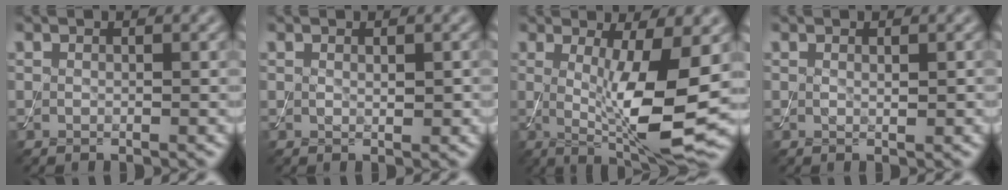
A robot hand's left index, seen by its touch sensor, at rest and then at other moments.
{"total": 1.0, "force": [0.2, 0.5, 0.8], "torque": [-0.012, -0.004, 0.005]}
{"total": 9.1, "force": [-0.2, 2.0, 8.9], "torque": [-0.146, -0.020, 0.006]}
{"total": 0.7, "force": [0.2, 0.3, 0.6], "torque": [-0.009, -0.003, 0.004]}